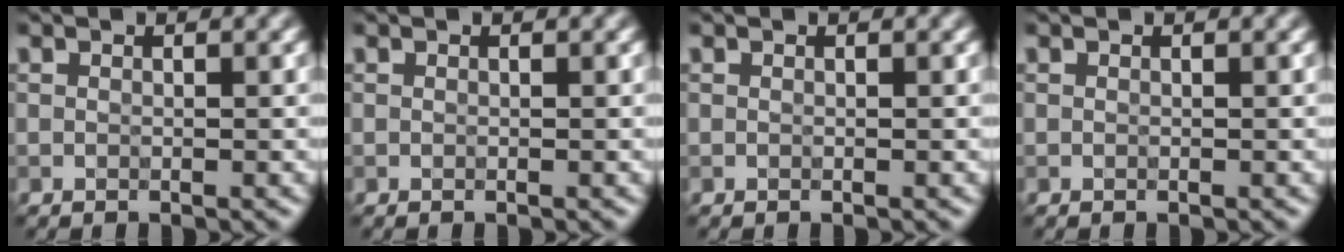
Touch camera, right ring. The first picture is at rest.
{"total": 0.0}
{"total": 0.0}
{"total": 0.0}